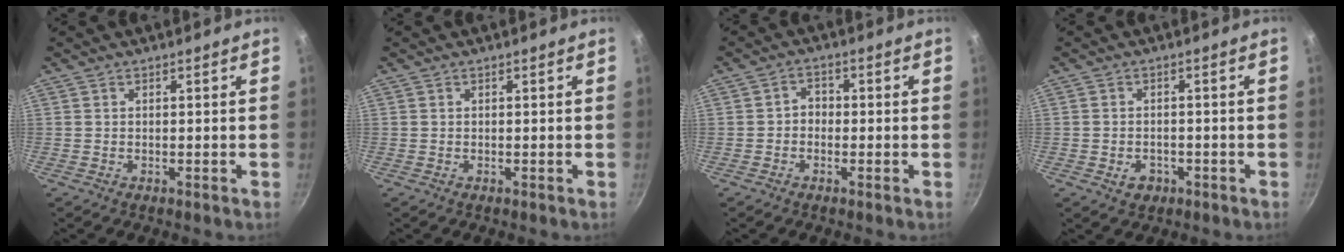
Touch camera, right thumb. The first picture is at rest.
{"total": 0.0}
{"total": 2.7, "force": [-0.6, 2.2, 1.4], "torque": [-0.008, 0.013, -0.016]}
{"total": 3.1, "force": [-1.3, 2.4, 1.5], "torque": [-0.016, 0.014, -0.010]}